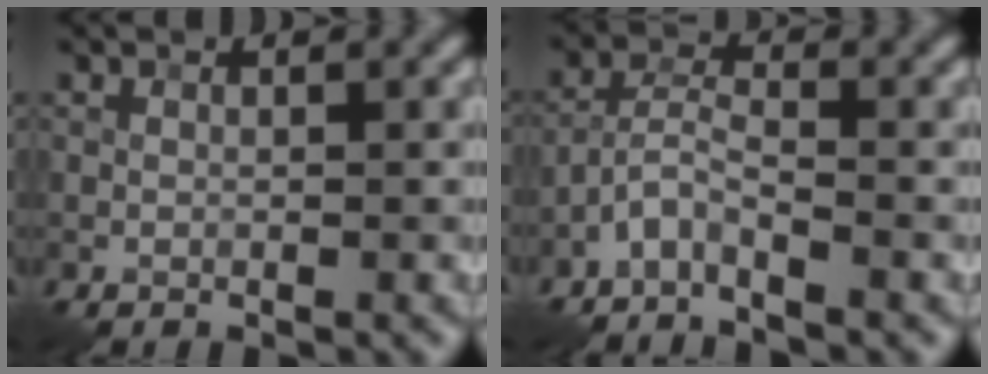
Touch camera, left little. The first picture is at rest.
{"total": 2.7, "force": [-2.2, 0.5, 1.6], "torque": [-0.035, 0.007, -0.052]}